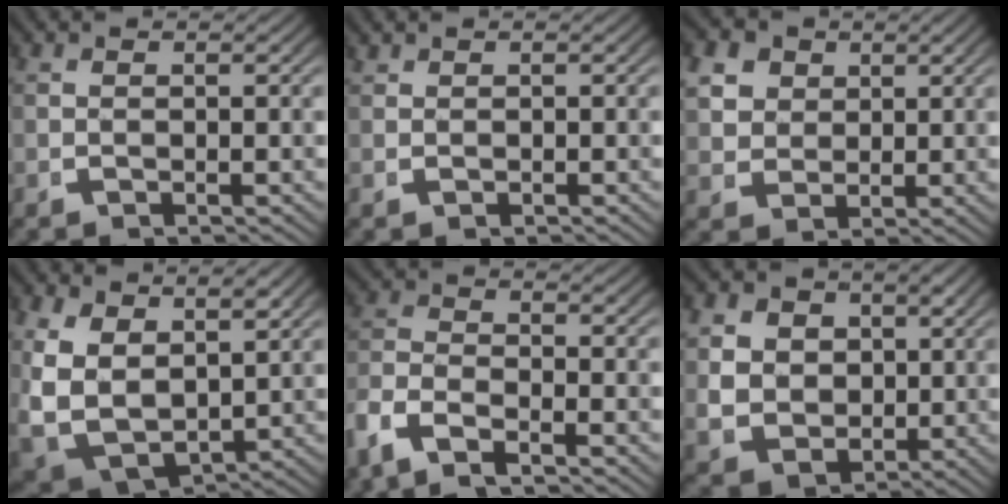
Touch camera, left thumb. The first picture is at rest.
{"total": 0.6, "force": [0.4, 0.4, 0.2], "torque": [-0.004, -0.002, 0.013]}
{"total": 6.7, "force": [2.3, 5.4, 3.2], "torque": [-0.082, -0.014, 0.049]}
{"total": 10.5, "force": [-0.6, 8.3, 6.4], "torque": [-0.197, -0.061, 0.016]}
{"total": 5.8, "force": [-2.8, 3.7, 3.4], "torque": [-0.091, -0.019, -0.047]}
{"total": 9.7, "force": [0.2, 8.0, 5.4], "torque": [-0.131, -0.050, 0.024]}